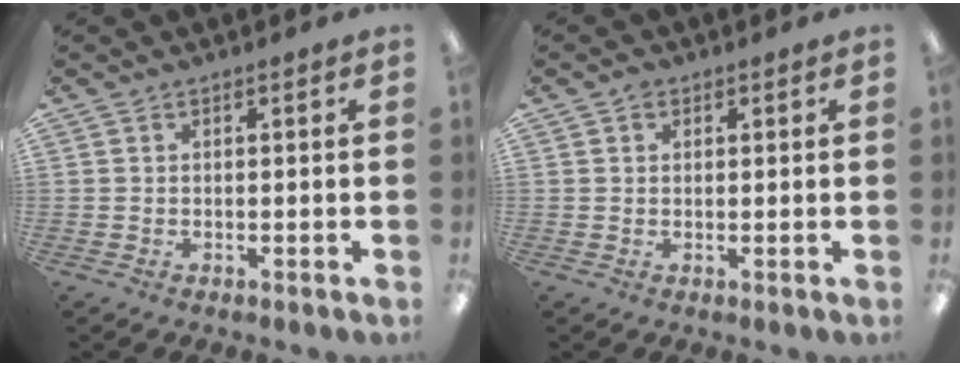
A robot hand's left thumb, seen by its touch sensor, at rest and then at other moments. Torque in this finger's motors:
{"motor_torque": [0.04, 0.05, 0.19, 0.46, -0.05]}